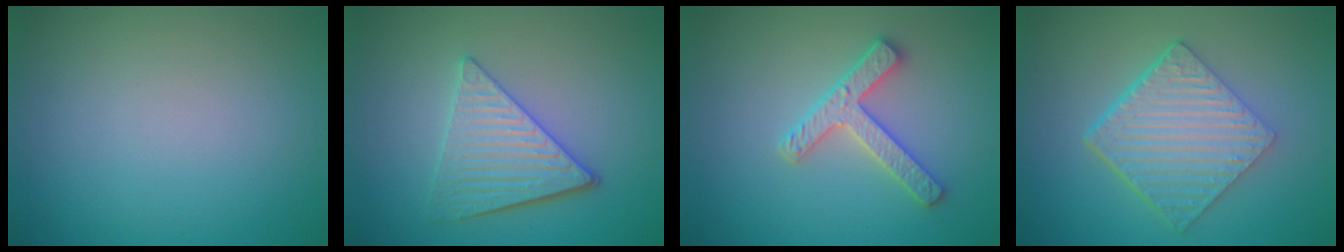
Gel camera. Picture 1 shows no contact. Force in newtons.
{"total": 4.5, "press": 3.7, "slide": 2.5}
{"total": 2.9, "press": 2.9, "slide": 0.5}
{"total": 6.7, "press": 4.5, "slide": 4.9}